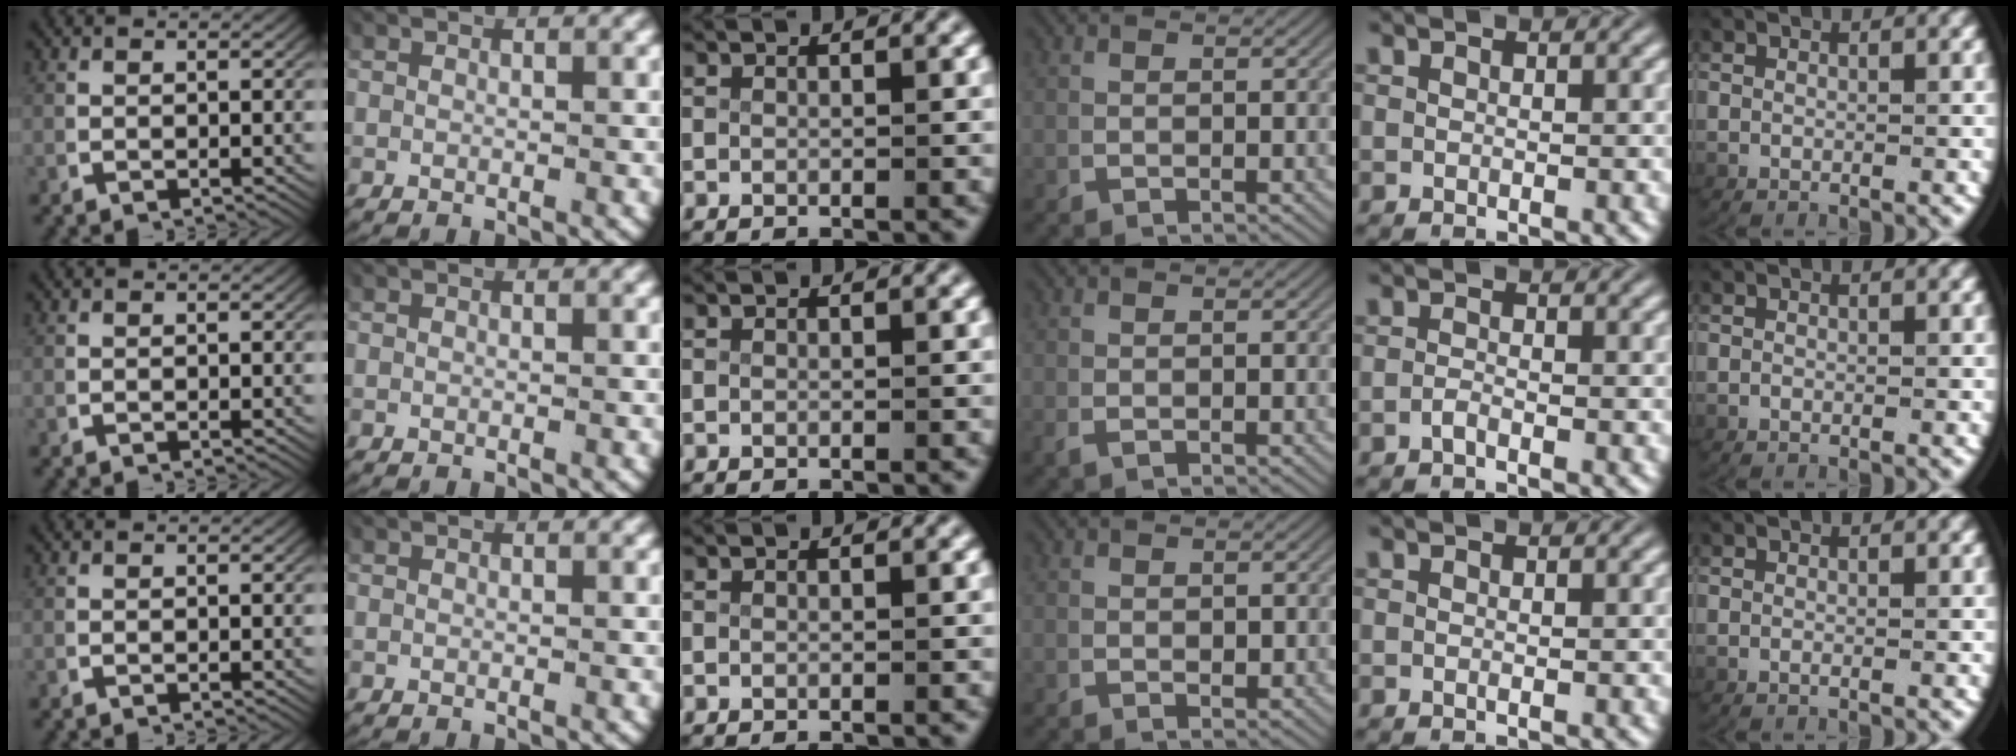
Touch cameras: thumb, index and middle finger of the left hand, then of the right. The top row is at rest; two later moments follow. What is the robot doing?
{"motion": "lift_and_place", "object": "paper"}